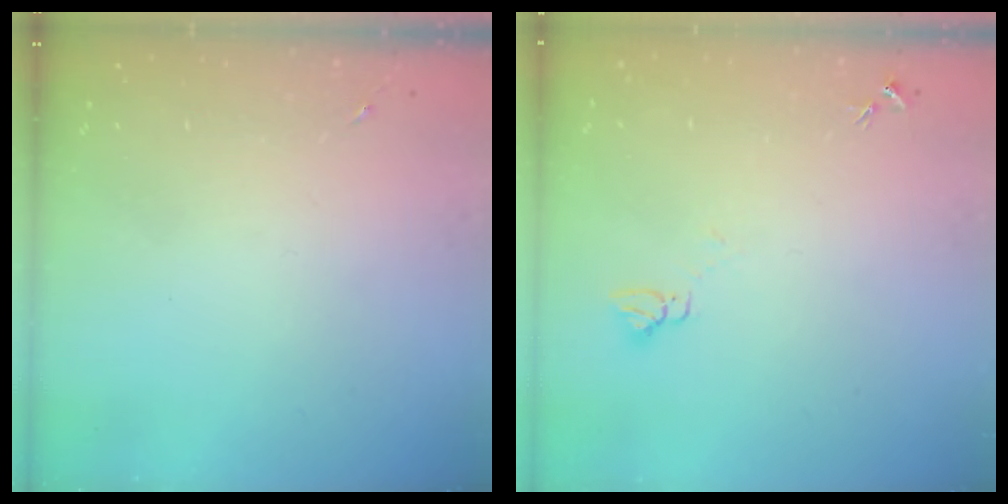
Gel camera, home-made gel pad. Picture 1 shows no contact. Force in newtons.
{"total": 4.1, "press": 4.1, "slide": 0.3}